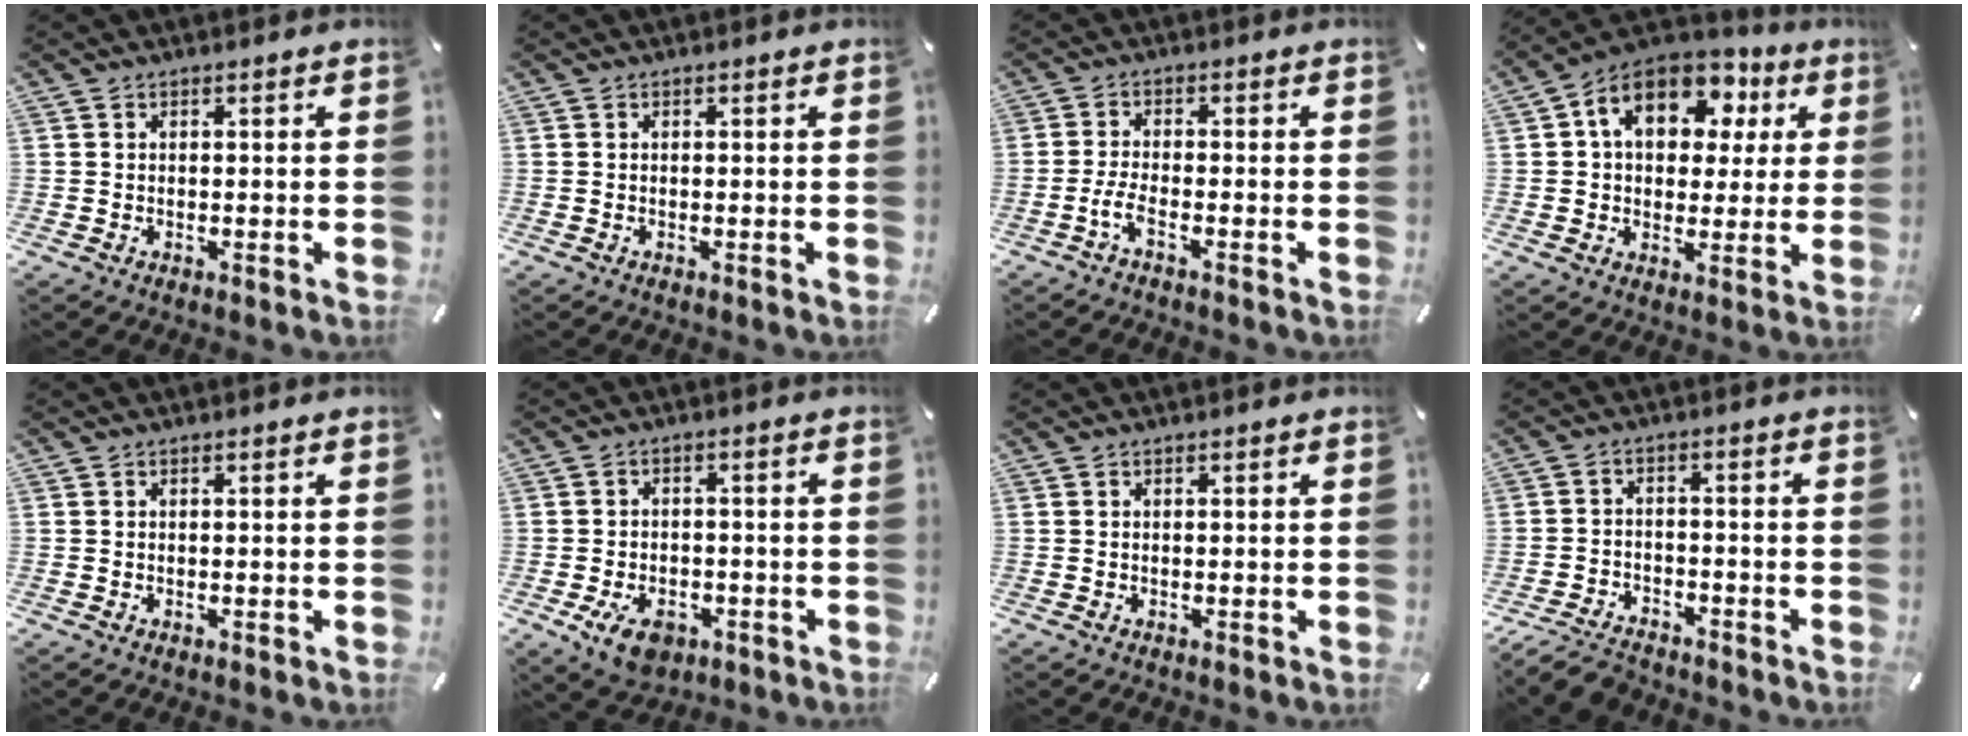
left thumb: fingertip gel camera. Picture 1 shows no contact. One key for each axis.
{"total": 0.0}
{"total": 3.6, "fx": -2.0, "fy": 0.8, "fz": 2.9, "tx": -0.069, "ty": -0.002, "tz": -0.041}
{"total": 14.0, "fx": 4.7, "fy": 10.0, "fz": 8.5, "tx": -0.139, "ty": -0.002, "tz": 0.085}
{"total": 0.0}
{"total": 6.9, "fx": -3.0, "fy": 4.7, "fz": 4.0, "tx": -0.070, "ty": 0.012, "tz": -0.053}
{"total": 0.0}
{"total": 5.7, "fx": -5.0, "fy": 2.2, "fz": 1.6, "tx": -0.038, "ty": 0.020, "tz": -0.098}